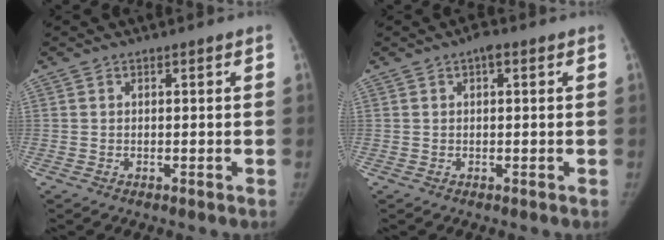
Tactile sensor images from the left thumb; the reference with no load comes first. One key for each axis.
{"total": 1.9, "fx": 0.8, "fy": 0.8, "fz": 1.5, "tx": -0.019, "ty": 0.004, "tz": 0.007}